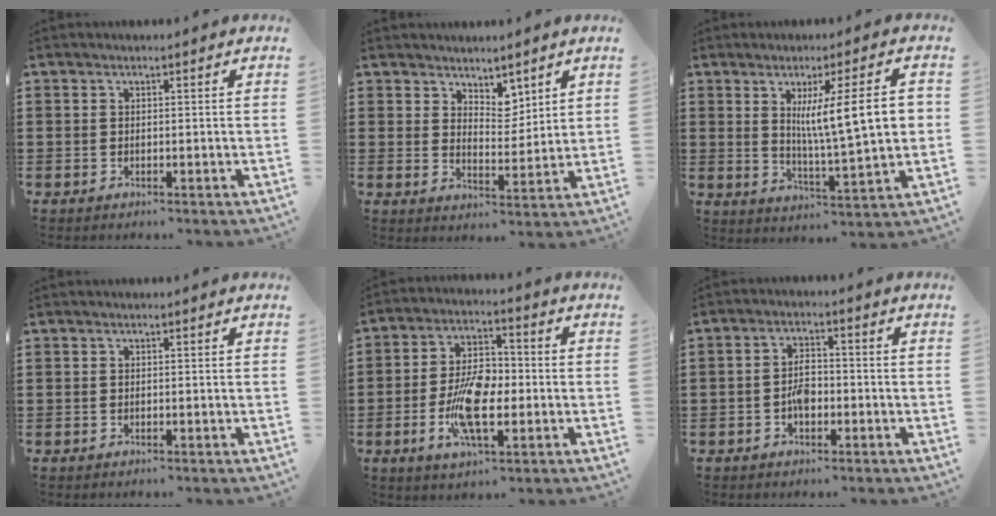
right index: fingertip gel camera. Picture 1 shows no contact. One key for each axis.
{"total": 4.6, "fx": 3.8, "fy": 2.4, "fz": 1.1, "tx": -0.027, "ty": -0.005, "tz": 0.069}
{"total": 10.6, "fx": 2.5, "fy": 1.5, "fz": 10.2, "tx": -0.176, "ty": 0.001, "tz": 0.034}
{"total": 0.0}
{"total": 9.8, "fx": -2.0, "fy": 4.4, "fz": 8.5, "tx": -0.169, "ty": -0.005, "tz": -0.039}
{"total": 3.7, "fx": -1.0, "fy": 1.9, "fz": 3.0, "tx": -0.063, "ty": 0.003, "tz": -0.021}